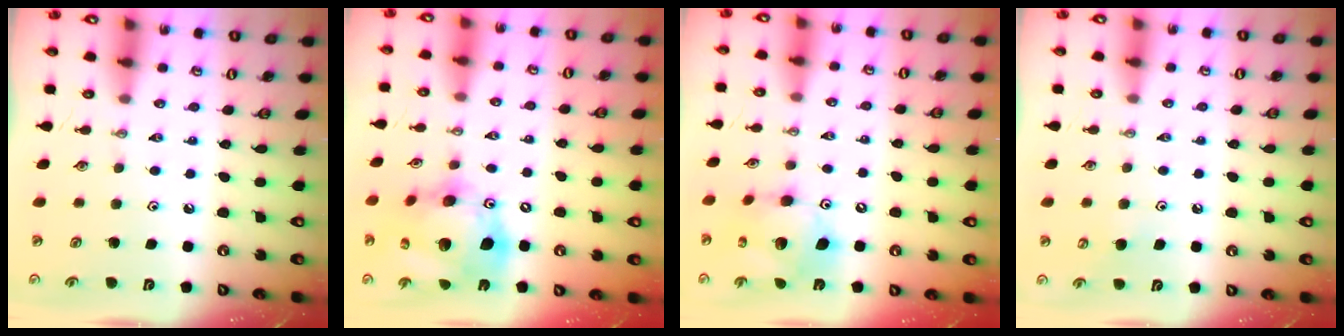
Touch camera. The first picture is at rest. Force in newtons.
{"total": 20.6, "press": 20.4, "slide": 2.8}
{"total": 12.5, "press": 12.5, "slide": 1.3}
{"total": 4.8, "press": 4.7, "slide": 1.0}